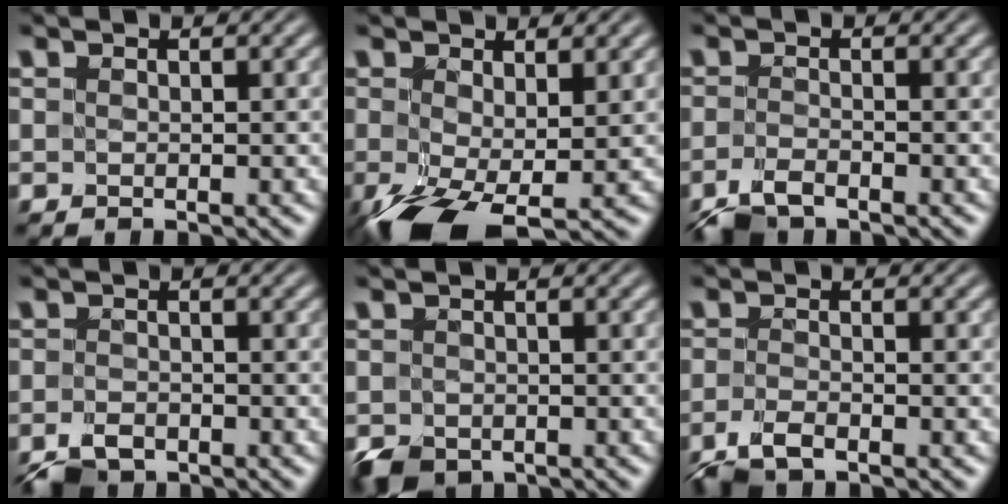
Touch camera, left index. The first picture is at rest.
{"total": 6.8, "force": [-2.3, 3.4, 5.4], "torque": [-0.124, -0.024, -0.036]}
{"total": 2.9, "force": [-2.3, 0.8, 1.5], "torque": [-0.036, -0.006, -0.051]}
{"total": 2.8, "force": [-2.1, 1.4, 1.3], "torque": [-0.024, -0.002, -0.042]}
{"total": 2.4, "force": [-1.7, 1.5, 0.8], "torque": [-0.013, -0.008, -0.033]}
{"total": 3.0, "force": [-2.2, 0.8, 1.9], "torque": [-0.043, -0.008, -0.048]}